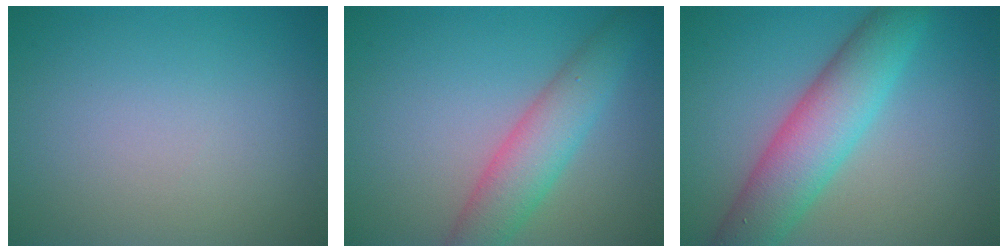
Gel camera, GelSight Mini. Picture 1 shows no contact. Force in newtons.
{"total": 4.9, "press": 4.9, "slide": 0.1}
{"total": 7.2, "press": 7.2, "slide": 0.1}